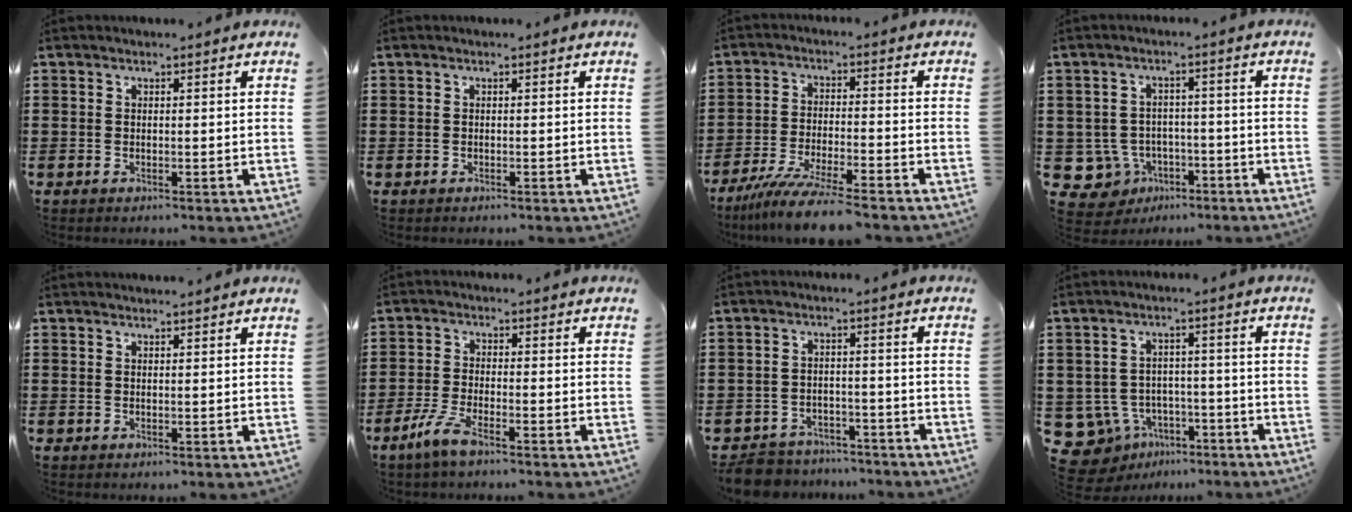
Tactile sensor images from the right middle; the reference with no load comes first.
{"total": 0.0}
{"total": 7.5, "force": [-6.6, -0.2, 3.6], "torque": [-0.077, -0.013, -0.126]}
{"total": 5.1, "force": [-2.5, 4.1, 1.7], "torque": [-0.062, 0.003, -0.050]}
{"total": 0.8, "force": [0.8, -0.1, 0.1], "torque": [-0.003, -0.002, 0.016]}
{"total": 4.4, "force": [-3.1, 0.5, 3.2], "torque": [-0.079, -0.010, -0.062]}
{"total": 5.4, "force": [-5.3, 1.2, 0.5], "torque": [-0.021, 0.009, -0.108]}
{"total": 6.7, "force": [-4.8, 4.4, 1.7], "torque": [-0.068, 0.013, -0.095]}